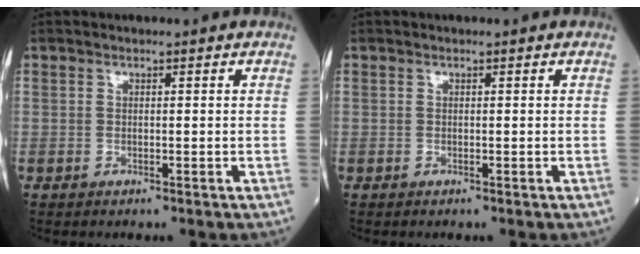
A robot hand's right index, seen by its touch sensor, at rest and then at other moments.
{"total": 0.0}